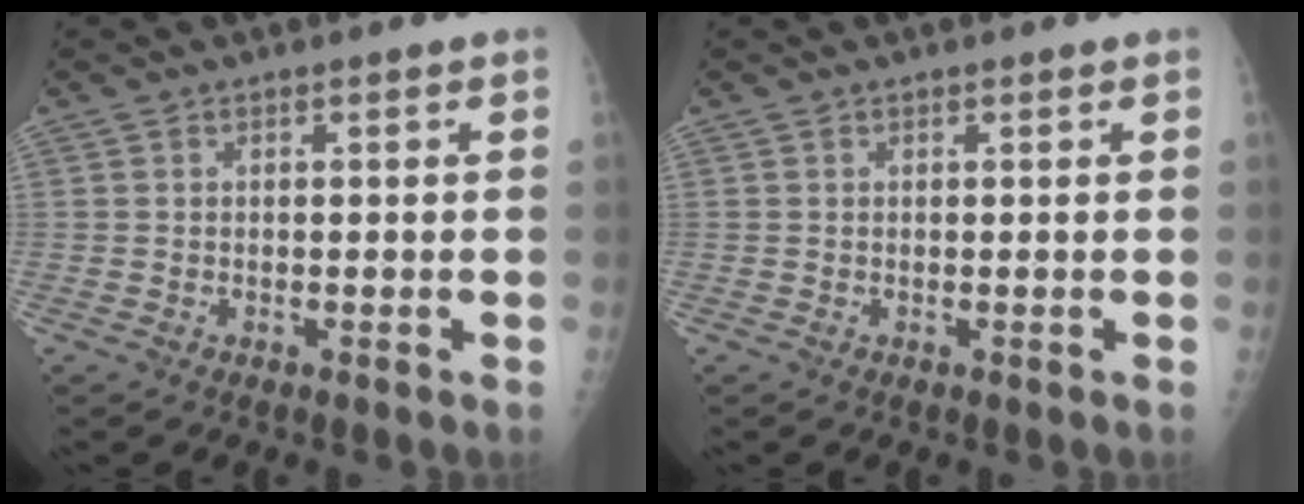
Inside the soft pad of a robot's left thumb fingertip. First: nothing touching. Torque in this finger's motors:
{"motor_torque": [-0.03, 0.13, -0.07, 0.00, 0.01]}